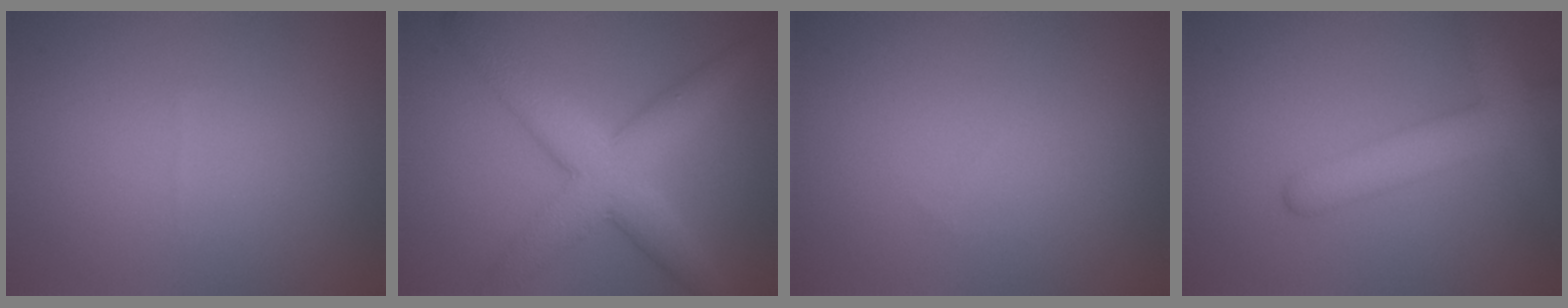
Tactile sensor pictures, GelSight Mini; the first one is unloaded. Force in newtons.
{"total": 6.8, "press": 6.8, "slide": 0.2}
{"total": 0.0}
{"total": 5.3, "press": 5.2, "slide": 0.2}